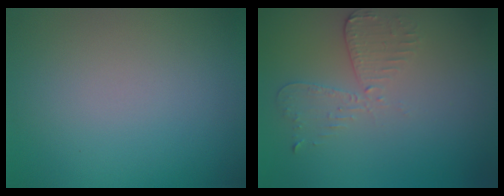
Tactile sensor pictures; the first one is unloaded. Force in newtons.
{"total": 2.6, "press": 2.3, "slide": 1.3}